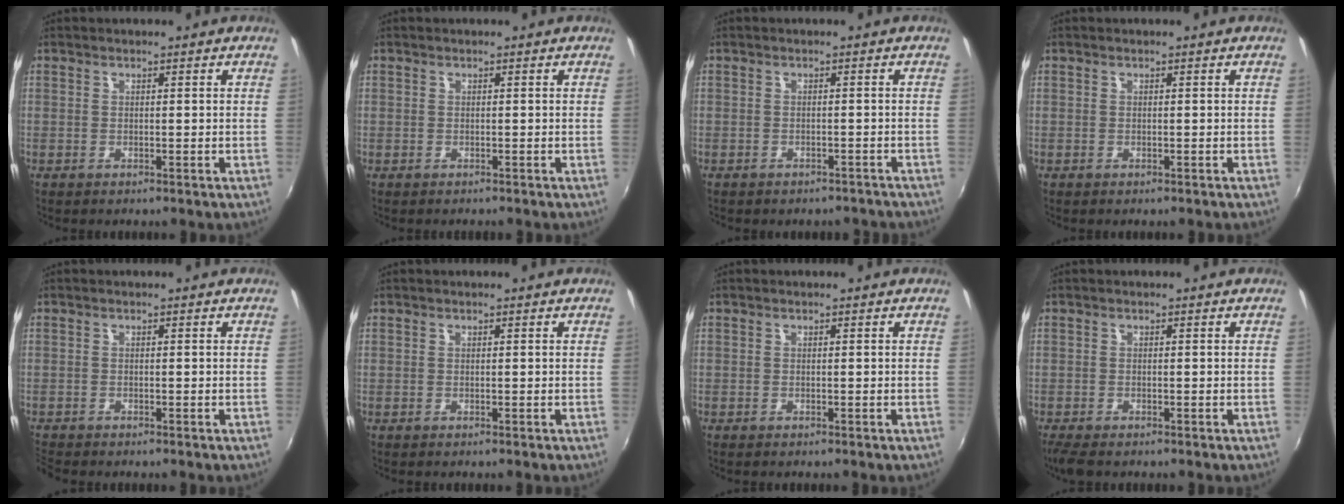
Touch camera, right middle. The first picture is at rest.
{"total": 1.1, "force": [-0.6, 0.9, -0.1], "torque": [-0.003, 0.003, -0.007]}
{"total": 4.7, "force": [-3.9, 2.4, 1.0], "torque": [-0.017, 0.006, -0.038]}
{"total": 0.0}
{"total": 1.8, "force": [-1.7, 0.2, 0.5], "torque": [-0.012, -0.014, -0.032]}
{"total": 0.0}
{"total": 0.0}
{"total": 3.6, "force": [-2.7, 1.0, 2.2], "torque": [-0.048, -0.020, -0.047]}